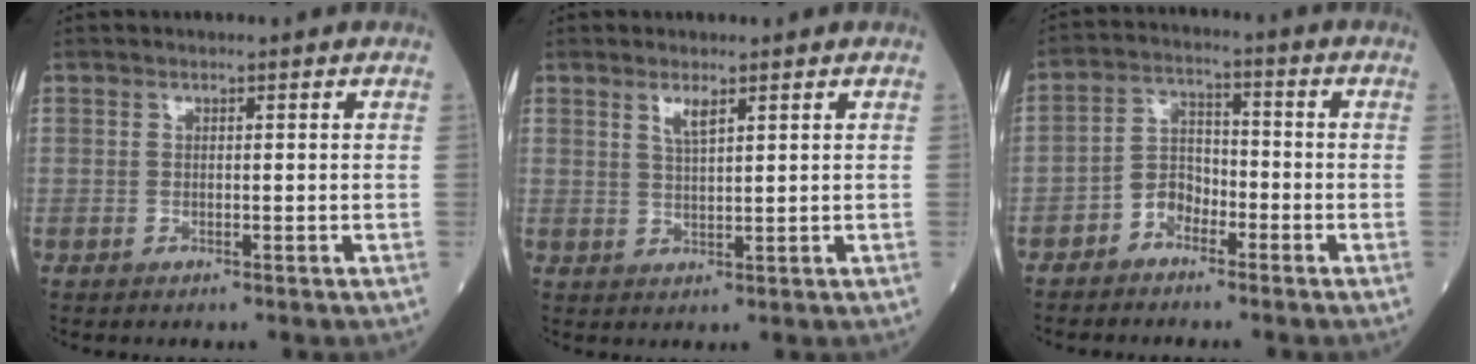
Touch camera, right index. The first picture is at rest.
{"total": 2.4, "force": [1.6, 0.3, 1.8], "torque": [-0.040, 0.000, 0.035]}
{"total": 3.7, "force": [-2.5, 2.3, 1.5], "torque": [-0.024, 0.008, -0.051]}